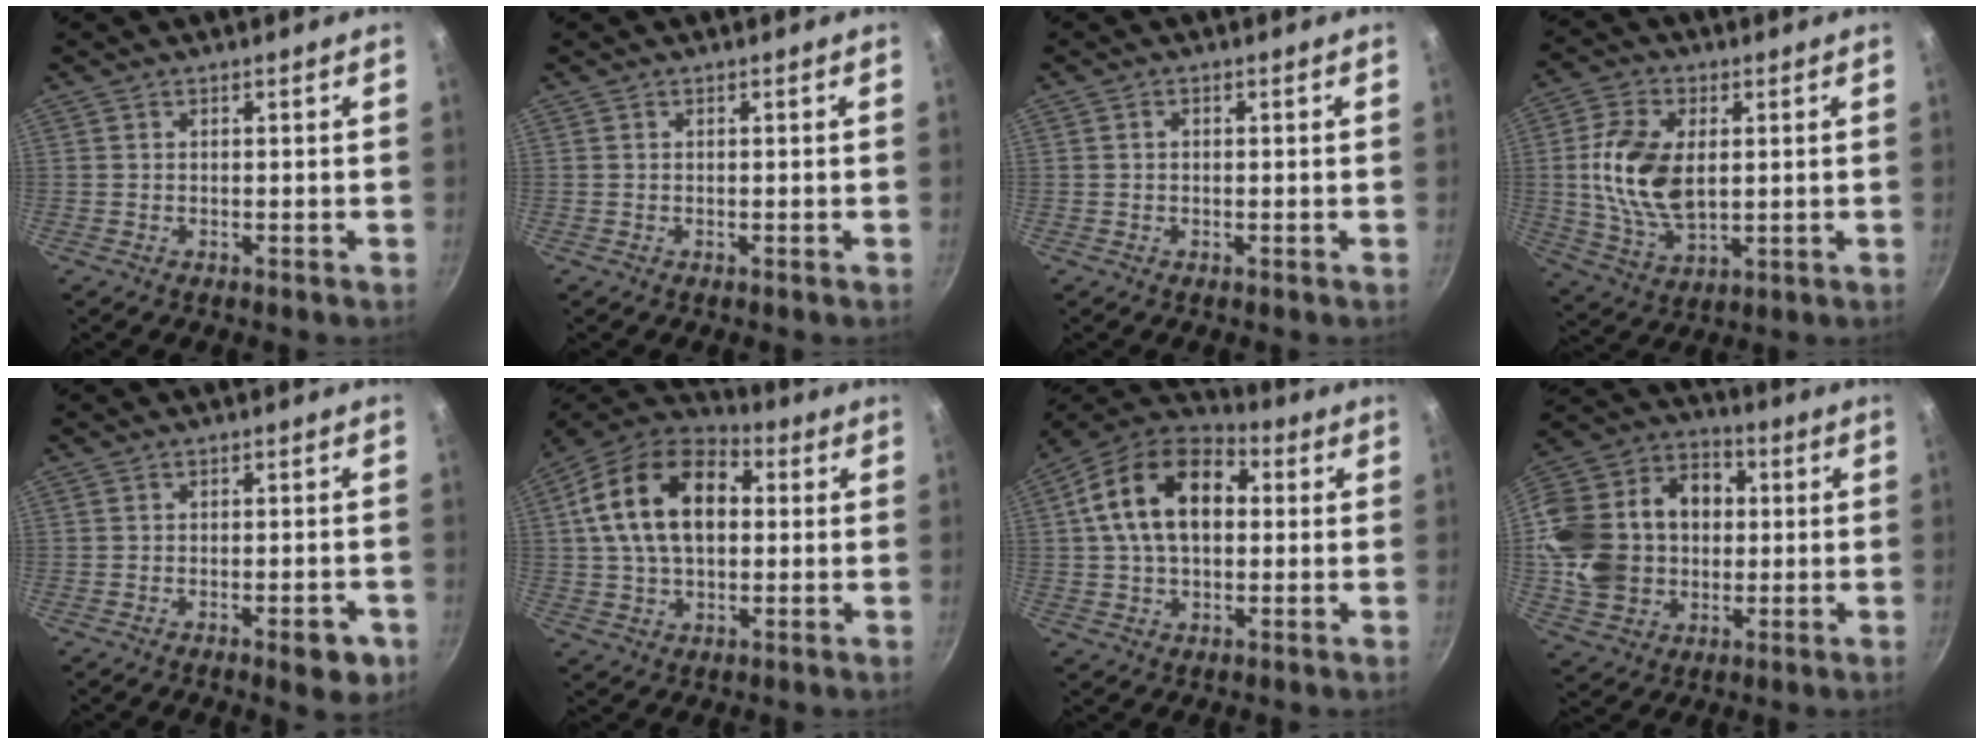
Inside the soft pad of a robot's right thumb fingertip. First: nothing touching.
{"total": 0.0}
{"total": 0.7, "force": [0.0, 0.6, 0.4], "torque": [-0.007, 0.004, 0.000]}
{"total": 14.1, "force": [1.5, 8.4, 11.2], "torque": [-0.205, -0.006, 0.031]}
{"total": 5.7, "force": [-2.6, 2.3, 4.5], "torque": [-0.040, 0.016, -0.027]}
{"total": 18.7, "force": [2.9, 12.0, 14.0], "torque": [-0.223, 0.026, 0.036]}
{"total": 17.1, "force": [2.6, 11.2, 12.7], "torque": [-0.192, 0.028, 0.026]}
{"total": 24.0, "force": [0.4, 19.1, 14.5], "torque": [-0.261, 0.049, 0.014]}